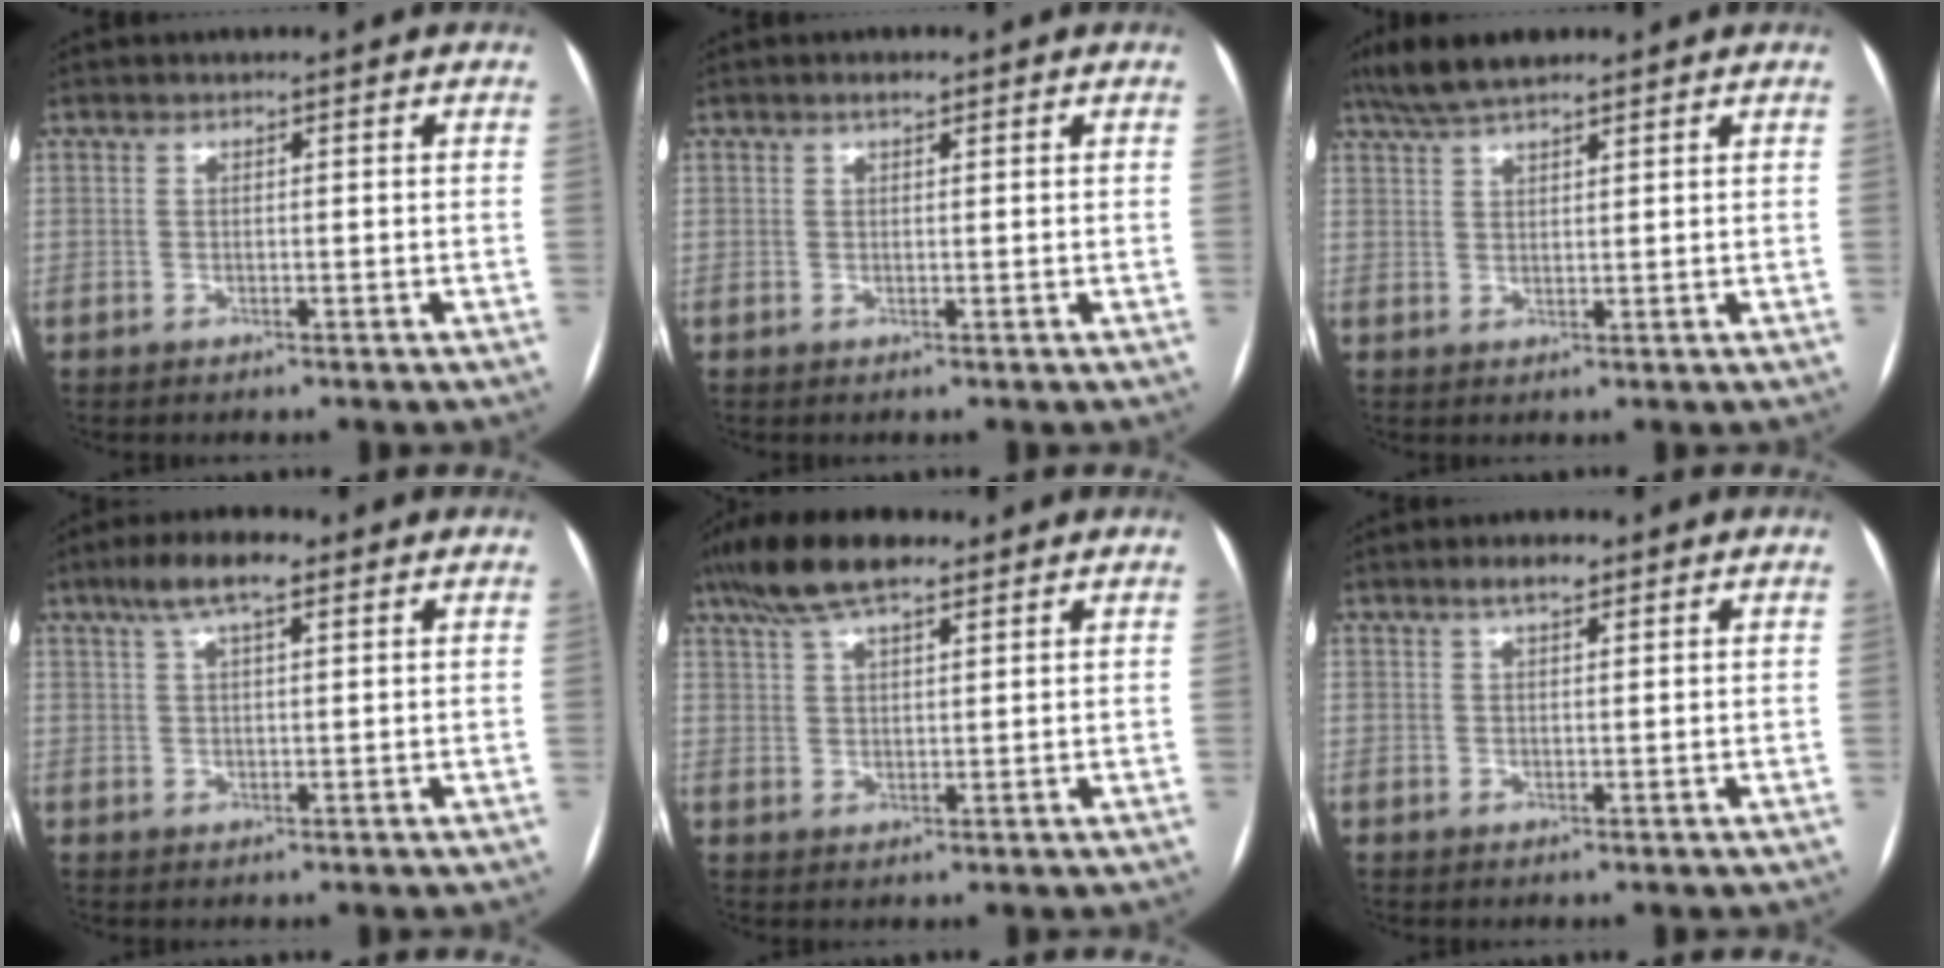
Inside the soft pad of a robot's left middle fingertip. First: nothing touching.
{"total": 1.1, "force": [0.8, 0.4, 0.7], "torque": [-0.014, 0.003, 0.013]}
{"total": 6.9, "force": [5.6, 1.4, 3.8], "torque": [-0.072, 0.027, 0.102]}
{"total": 6.3, "force": [3.9, 1.6, 4.8], "torque": [-0.095, 0.022, 0.067]}
{"total": 9.8, "force": [7.1, 2.8, 6.2], "torque": [-0.123, 0.030, 0.125]}
{"total": 2.9, "force": [1.9, 1.0, 1.9], "torque": [-0.035, 0.008, 0.031]}